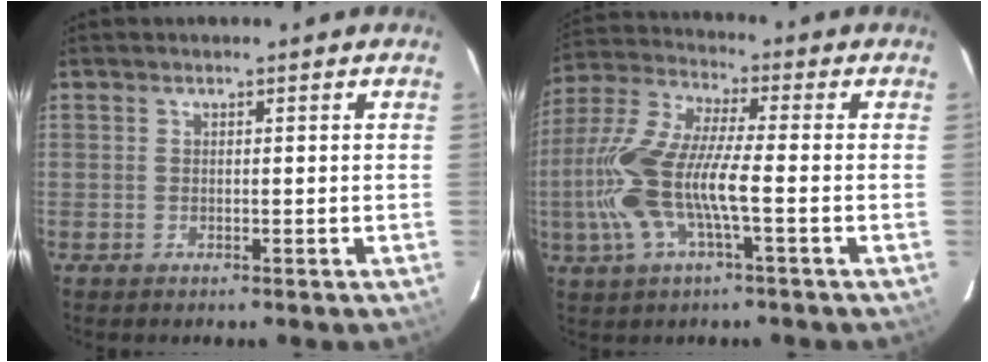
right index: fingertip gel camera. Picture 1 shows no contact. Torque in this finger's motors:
{"motor_torque": [1.83, -0.31, 1.05, 0.21]}